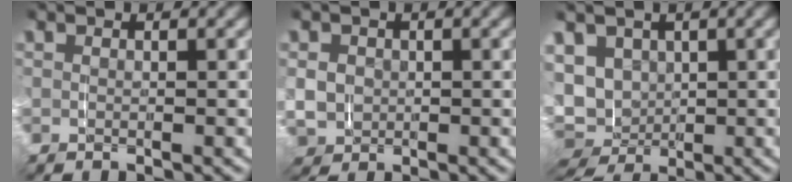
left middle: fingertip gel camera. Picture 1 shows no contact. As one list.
[{"total": 4.0, "force": [-0.6, 3.8, 1.2], "torque": [-0.062, -0.024, -0.001]}, {"total": 8.2, "force": [-0.3, 7.6, 2.9], "torque": [-0.116, -0.046, 0.008]}]